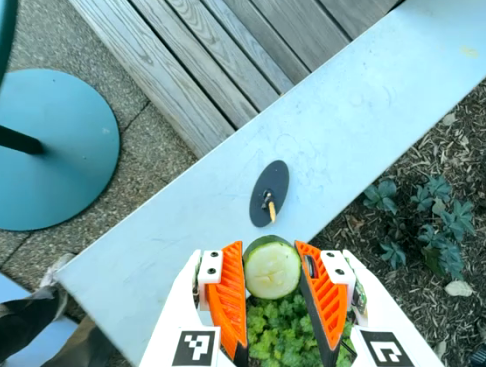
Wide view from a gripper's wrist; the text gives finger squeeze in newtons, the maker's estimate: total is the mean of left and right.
{"total": 9.2, "left": 9.4, "right": 9.0}